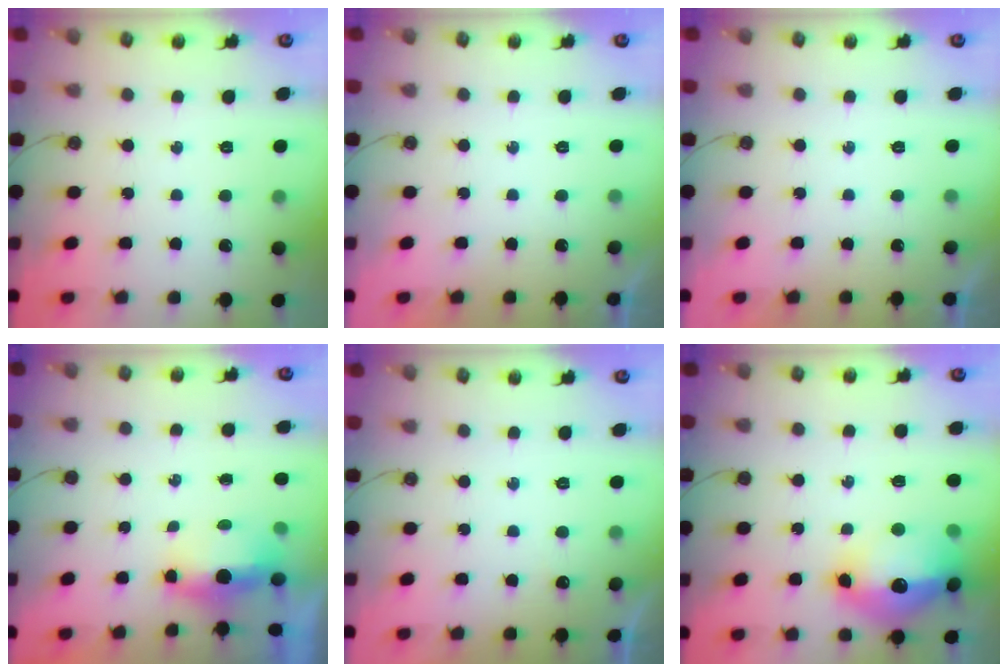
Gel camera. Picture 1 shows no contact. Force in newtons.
{"total": 0.0}
{"total": 0.0}
{"total": 6.7, "press": 5.4, "slide": 4.0}
{"total": 6.5, "press": 1.5, "slide": 6.3}
{"total": 18.2, "press": 18.1, "slide": 1.7}